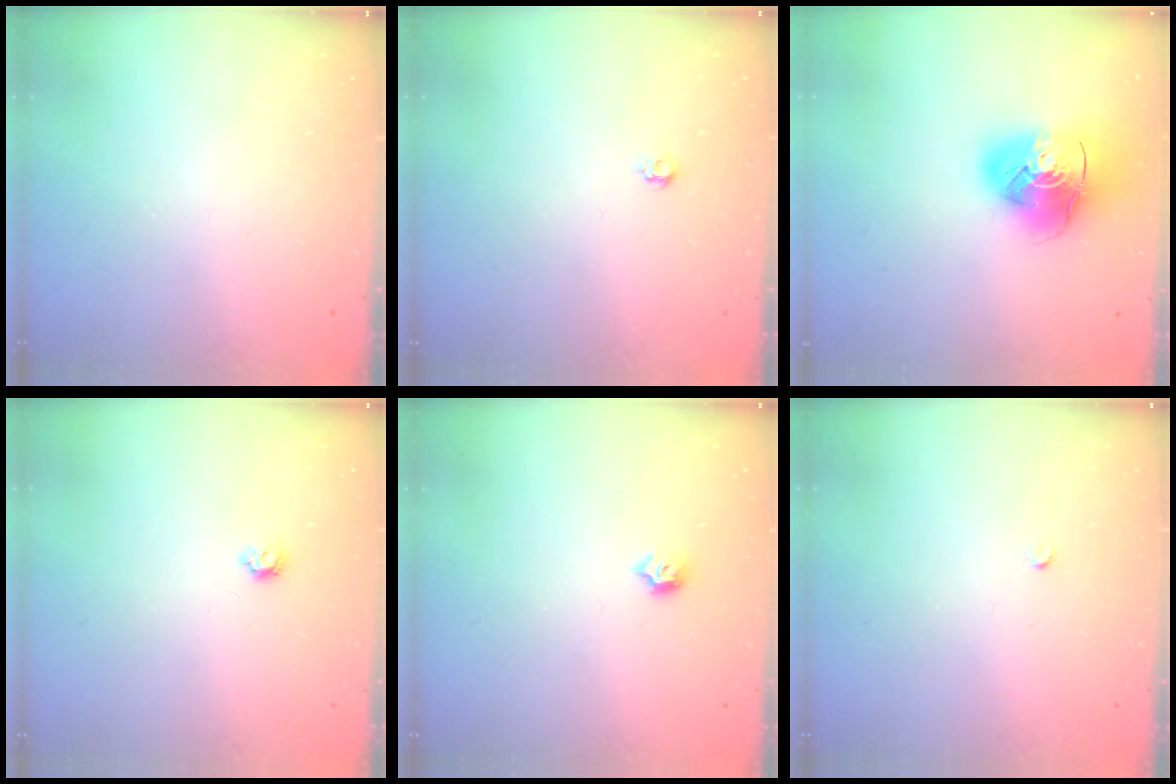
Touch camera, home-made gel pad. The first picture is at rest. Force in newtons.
{"total": 4.0, "press": 4.0, "slide": 0.6}
{"total": 14.9, "press": 14.7, "slide": 2.1}
{"total": 3.9, "press": 3.8, "slide": 0.7}
{"total": 4.9, "press": 4.8, "slide": 0.9}
{"total": 2.0, "press": 2.0, "slide": 0.3}